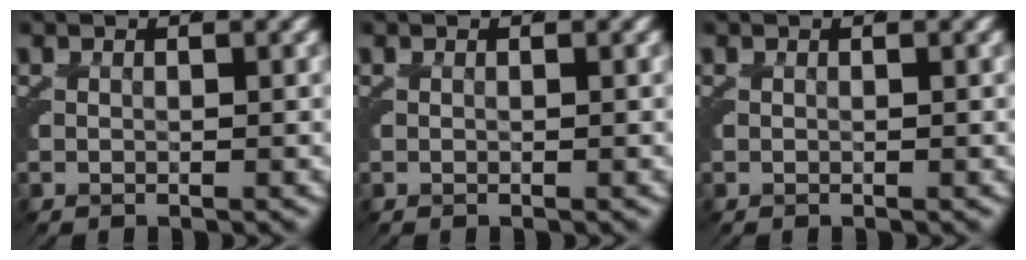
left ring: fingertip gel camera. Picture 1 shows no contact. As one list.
[{"total": 0.0}, {"total": 0.0}]